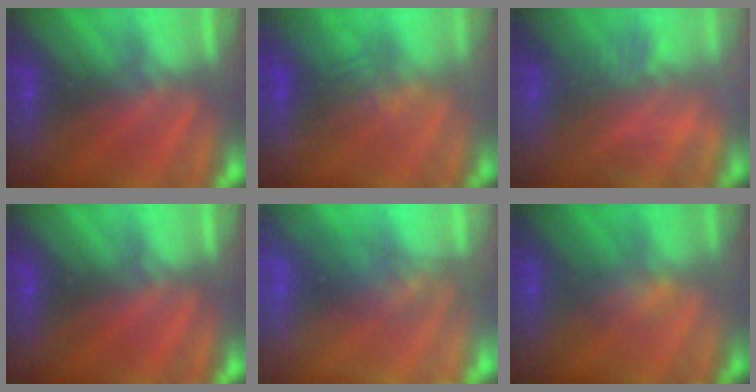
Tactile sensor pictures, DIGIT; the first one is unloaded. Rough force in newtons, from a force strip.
{"total": 2.7}
{"total": 2.9}
{"total": 0.0}
{"total": 2.6}
{"total": 2.6}